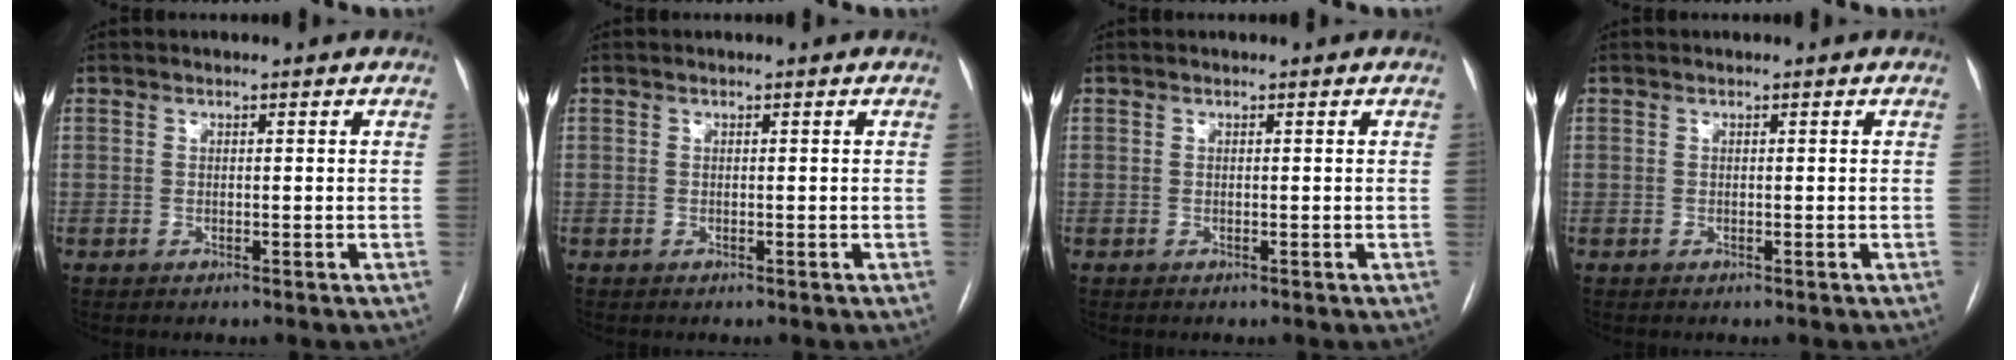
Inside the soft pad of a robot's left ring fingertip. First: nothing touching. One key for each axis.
{"total": 0.0}
{"total": 0.0}
{"total": 0.0}